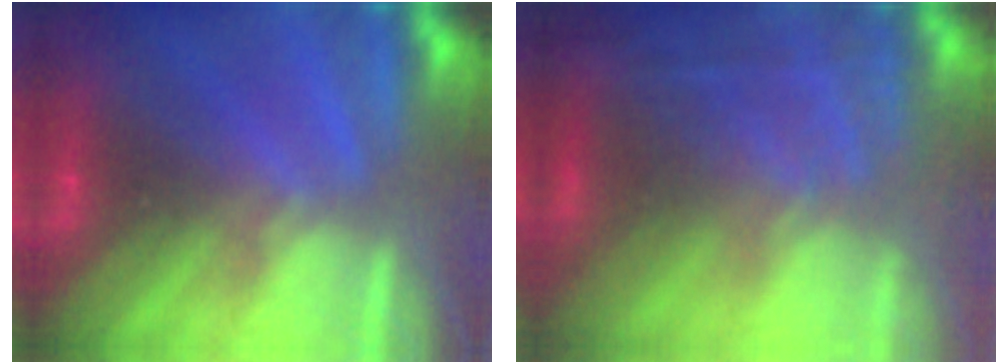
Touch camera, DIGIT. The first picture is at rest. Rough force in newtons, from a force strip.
{"total": 7.7}